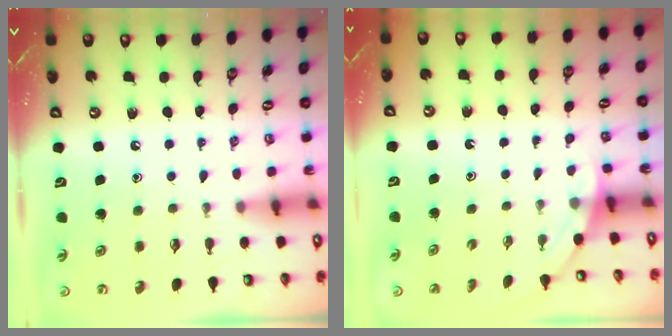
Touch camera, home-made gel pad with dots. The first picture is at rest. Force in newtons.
{"total": 1.7, "press": 1.7, "slide": 0.0}